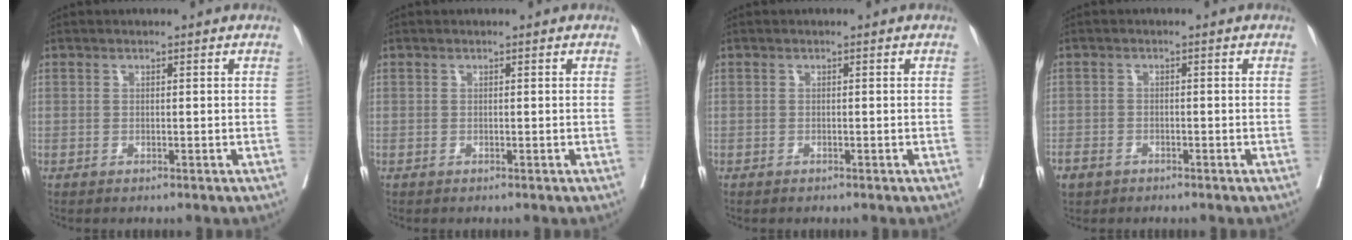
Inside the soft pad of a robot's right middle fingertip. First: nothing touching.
{"total": 0.0}
{"total": 0.0}
{"total": 3.1, "force": [-2.2, 2.0, 0.9], "torque": [-0.018, 0.002, -0.033]}